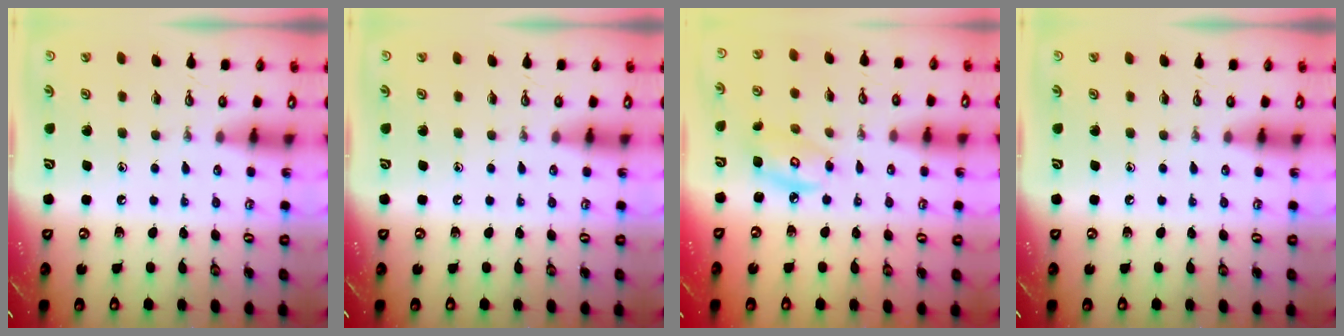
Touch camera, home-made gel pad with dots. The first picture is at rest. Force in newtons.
{"total": 0.0}
{"total": 6.8, "press": 6.8, "slide": 0.3}
{"total": 0.0}